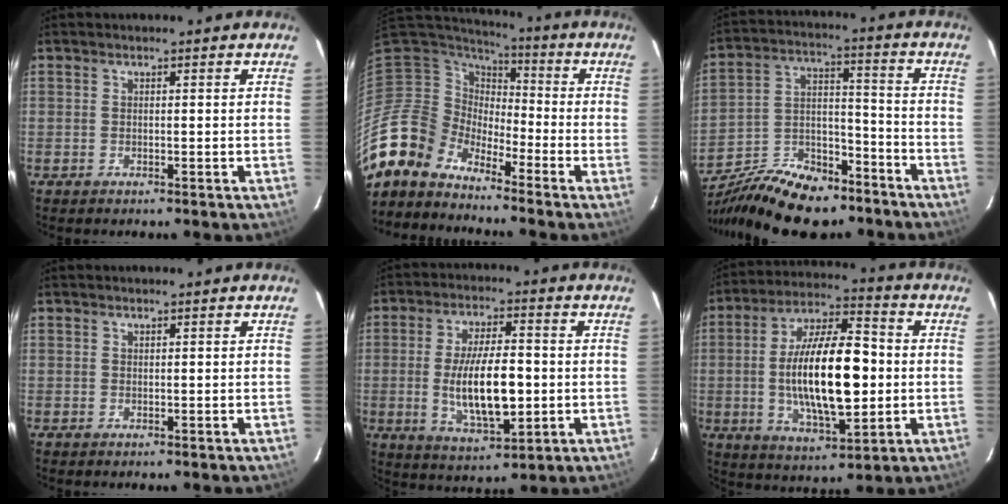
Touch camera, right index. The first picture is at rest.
{"total": 11.0, "force": [-9.9, 4.7, 1.0], "torque": [-0.028, 0.018, -0.204]}
{"total": 21.5, "force": [-16.3, 9.2, 10.6], "torque": [-0.211, 0.006, -0.258]}
{"total": 0.0}
{"total": 13.6, "force": [-1.5, 5.1, 12.5], "torque": [-0.234, -0.013, -0.016]}
{"total": 19.2, "force": [-1.2, 7.3, 17.7], "torque": [-0.323, 0.004, -0.015]}